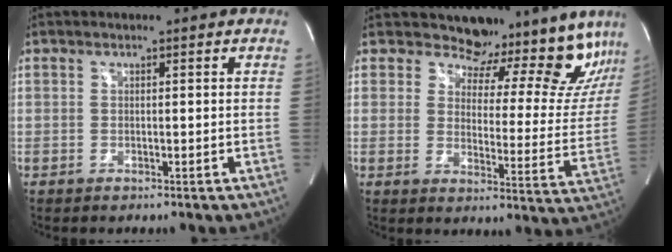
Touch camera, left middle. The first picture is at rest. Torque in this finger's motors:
{"motor_torque": [0.20, -0.17, 0.08, 0.01]}